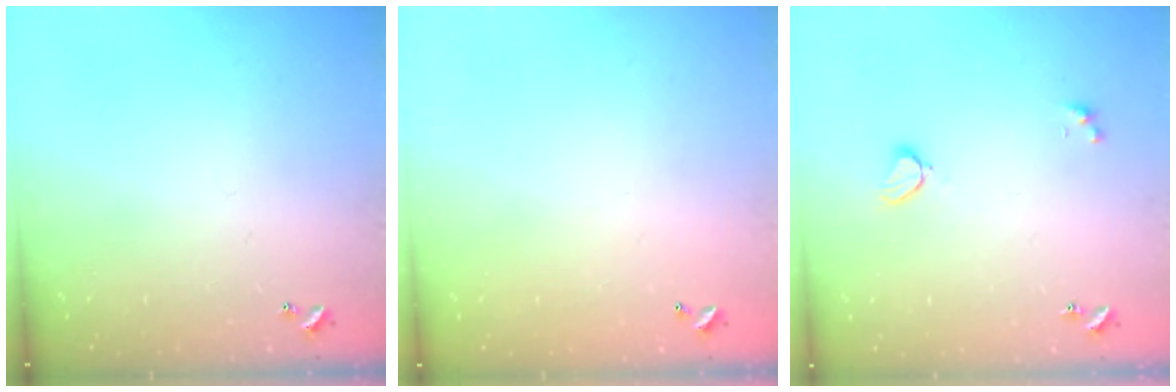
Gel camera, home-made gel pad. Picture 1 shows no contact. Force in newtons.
{"total": 2.8, "press": 2.8, "slide": 0.1}
{"total": 1.8, "press": 1.7, "slide": 0.4}